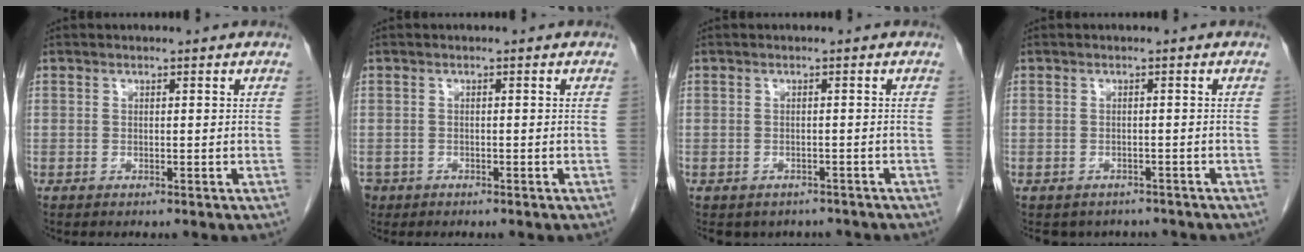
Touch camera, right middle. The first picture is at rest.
{"total": 2.7, "force": [-1.8, 2.0, 0.3], "torque": [-0.006, 0.002, -0.032]}
{"total": 5.2, "force": [-4.3, 2.8, 0.6], "torque": [0.003, 0.006, -0.049]}
{"total": 4.9, "force": [-4.2, 2.5, 0.3], "torque": [0.006, 0.006, -0.049]}